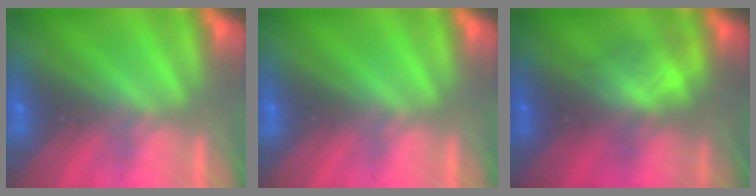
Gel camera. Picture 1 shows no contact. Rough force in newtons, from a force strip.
{"total": 0.0}
{"total": 2.3}